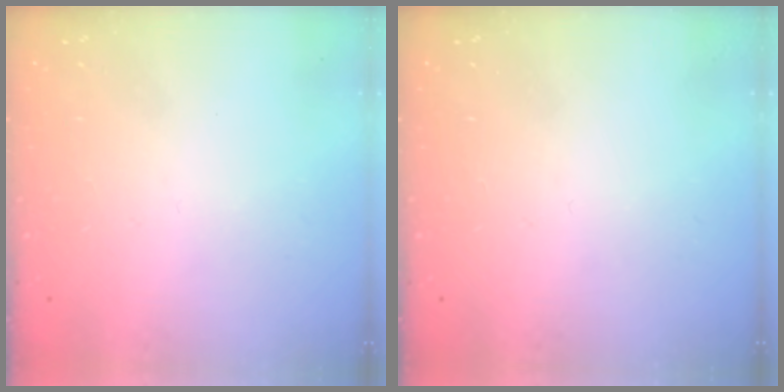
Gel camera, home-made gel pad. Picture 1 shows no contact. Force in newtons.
{"total": 0.0}